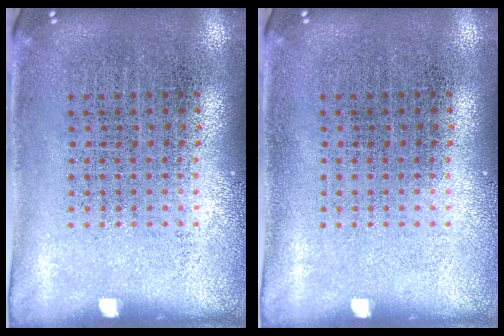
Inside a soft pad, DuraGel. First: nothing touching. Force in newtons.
{"total": 0.0}